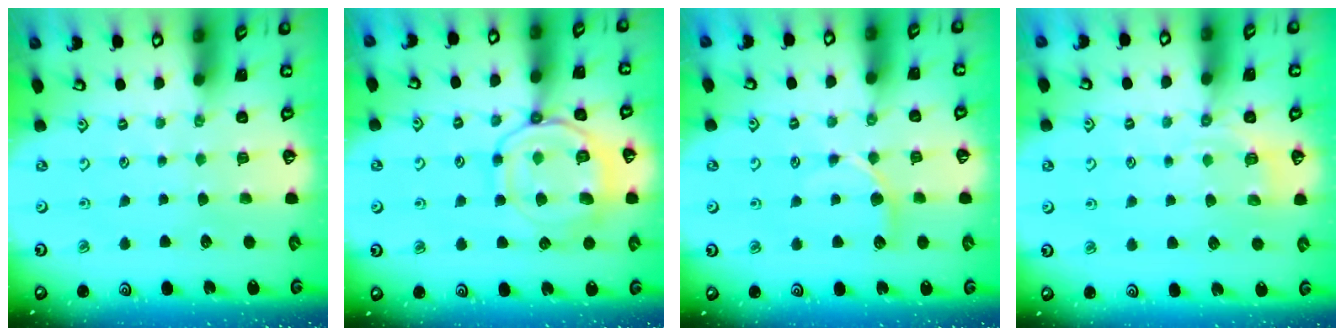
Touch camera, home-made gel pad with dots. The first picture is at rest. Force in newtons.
{"total": 14.2, "press": 14.1, "slide": 1.4}
{"total": 5.6, "press": 5.5, "slide": 0.8}
{"total": 4.6, "press": 4.3, "slide": 1.6}